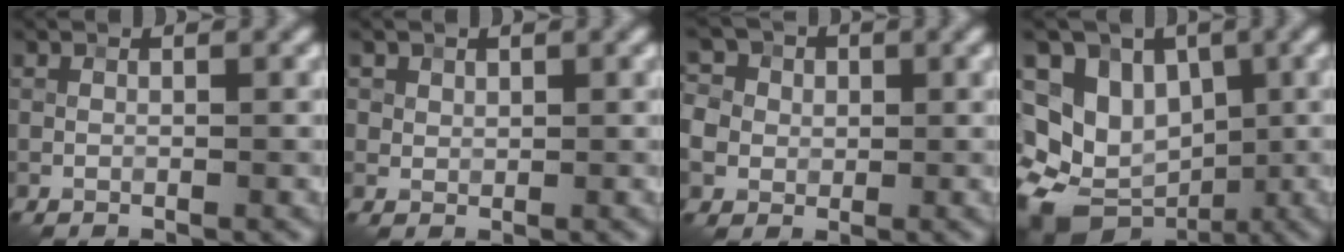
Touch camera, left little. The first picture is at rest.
{"total": 1.3, "force": [0.8, 1.0, 0.2], "torque": [-0.003, -0.008, 0.021]}
{"total": 8.2, "force": [0.7, 7.5, 3.1], "torque": [-0.076, 0.036, -0.016]}
{"total": 11.5, "force": [-2.9, 9.7, 5.5], "torque": [-0.092, -0.002, -0.055]}